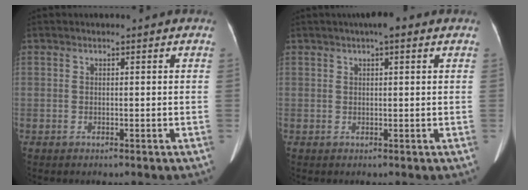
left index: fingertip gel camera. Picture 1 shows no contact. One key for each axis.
{"total": 3.0, "fx": 1.7, "fy": 0.6, "fz": 2.4, "tx": -0.036, "ty": 0.016, "tz": 0.022}